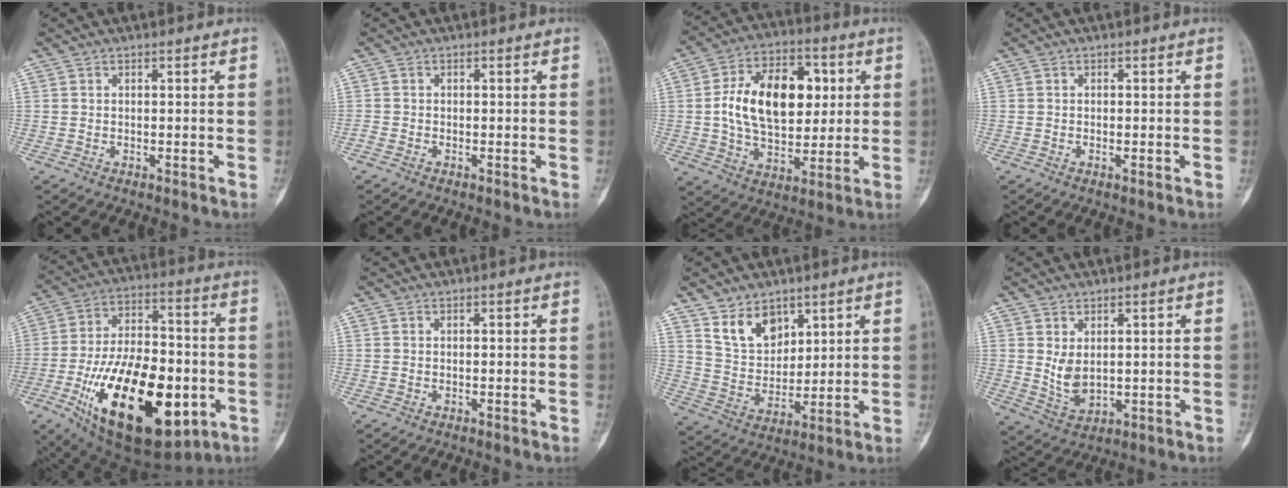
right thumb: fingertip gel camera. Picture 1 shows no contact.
{"total": 0.8, "force": [-0.6, 0.5, 0.3], "torque": [-0.010, -0.001, -0.017]}
{"total": 19.0, "force": [2.9, 11.8, 14.6], "torque": [-0.211, 0.007, 0.050]}
{"total": 0.8, "force": [-0.2, 0.3, 0.7], "torque": [-0.015, 0.000, -0.003]}
{"total": 33.4, "force": [-11.0, 16.8, 26.6], "torque": [-0.472, 0.027, -0.162]}
{"total": 0.0}
{"total": 9.4, "force": [5.9, 6.0, 4.1], "torque": [-0.048, -0.041, 0.121]}
{"total": 5.1, "force": [1.1, 3.1, 3.9], "torque": [-0.058, -0.016, 0.035]}